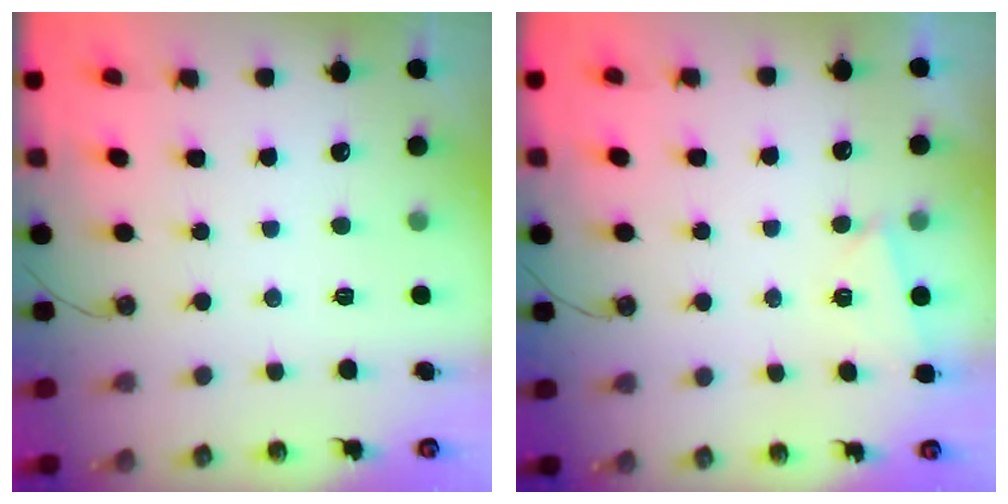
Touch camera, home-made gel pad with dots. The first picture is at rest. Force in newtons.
{"total": 2.8, "press": 1.6, "slide": 2.3}